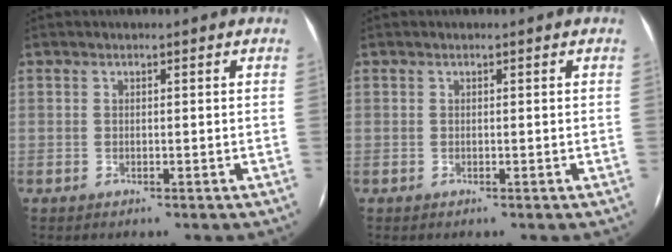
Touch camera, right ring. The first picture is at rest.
{"total": 0.0}